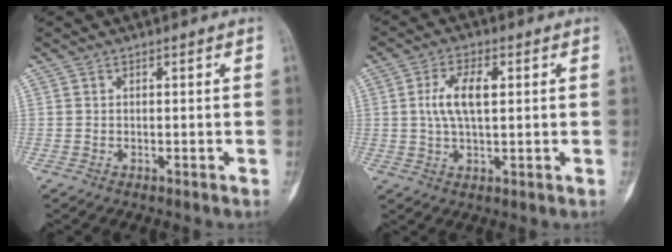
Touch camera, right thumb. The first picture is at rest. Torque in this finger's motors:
{"motor_torque": [0.02, 0.02, 0.88, 0.26, 0.09]}